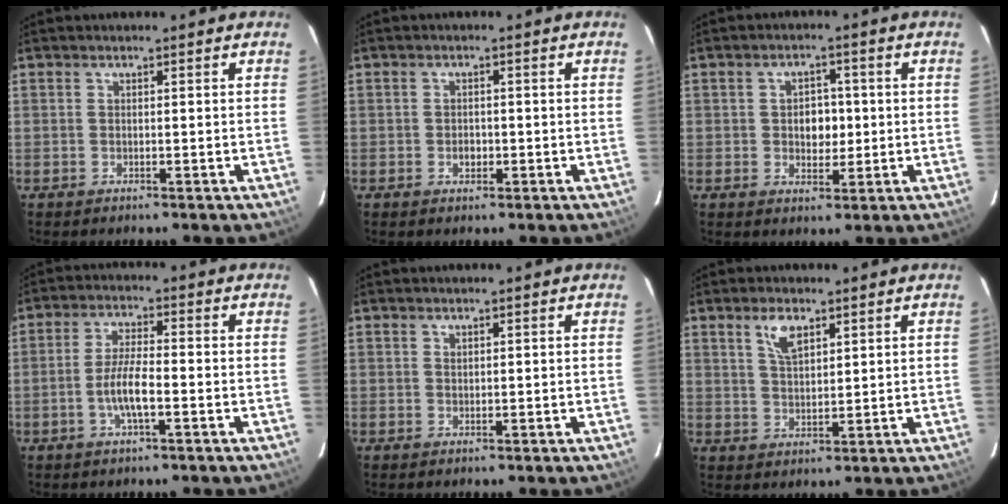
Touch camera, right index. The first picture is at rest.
{"total": 1.7, "force": [-0.5, 1.5, 0.7], "torque": [-0.014, 0.004, -0.006]}
{"total": 4.5, "force": [0.0, 3.5, 2.9], "torque": [-0.046, 0.008, 0.003]}
{"total": 5.8, "force": [-2.1, 1.1, 5.3], "torque": [-0.107, -0.001, -0.041]}
{"total": 0.5, "force": [0.4, 0.3, 0.0], "torque": [0.000, 0.000, 0.010]}
{"total": 5.0, "force": [2.9, 2.3, 3.4], "torque": [-0.062, 0.005, 0.057]}